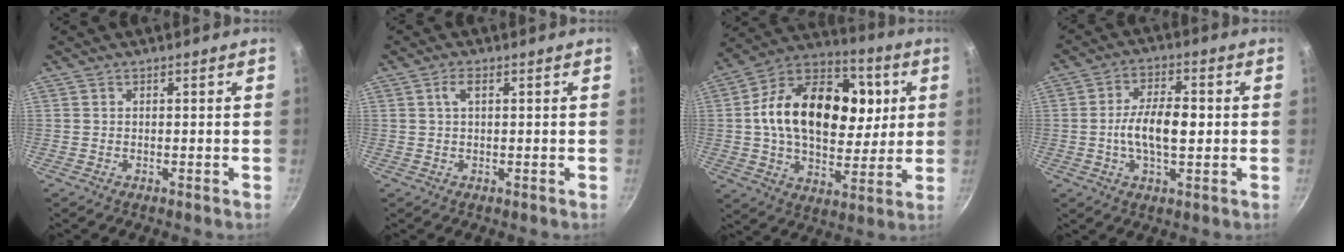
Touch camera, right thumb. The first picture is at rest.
{"total": 2.2, "force": [0.8, 0.9, 1.9], "torque": [-0.034, 0.005, 0.016]}
{"total": 25.6, "force": [4.3, 17.3, 18.4], "torque": [-0.270, 0.013, 0.055]}
{"total": 9.7, "force": [-0.3, 4.6, 8.5], "torque": [-0.140, 0.017, -0.013]}